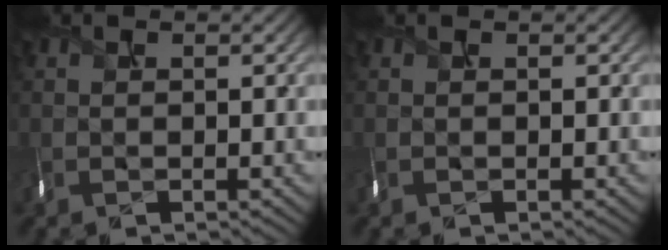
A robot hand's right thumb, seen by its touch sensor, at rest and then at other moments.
{"total": 0.0}